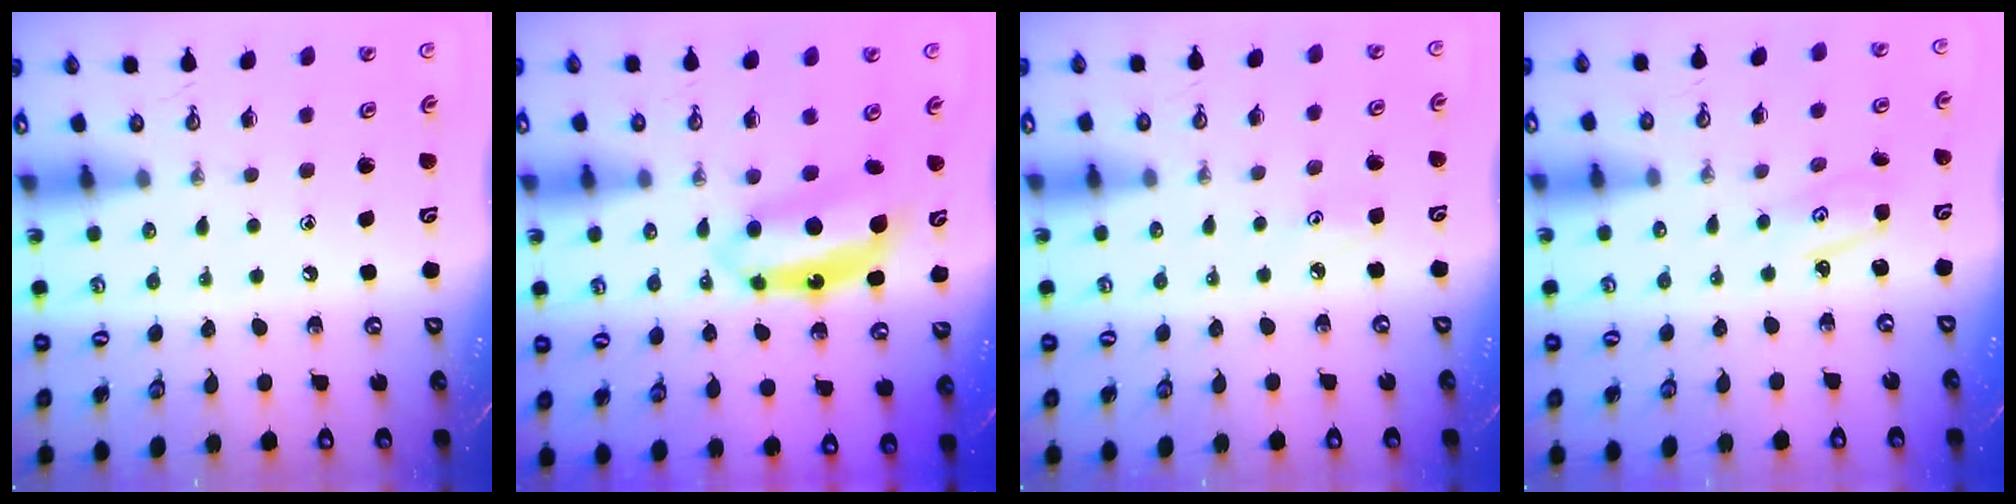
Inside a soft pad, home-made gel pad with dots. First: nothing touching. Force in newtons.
{"total": 7.5, "press": 7.5, "slide": 0.6}
{"total": 3.4, "press": 3.3, "slide": 0.4}
{"total": 2.4, "press": 2.3, "slide": 0.4}